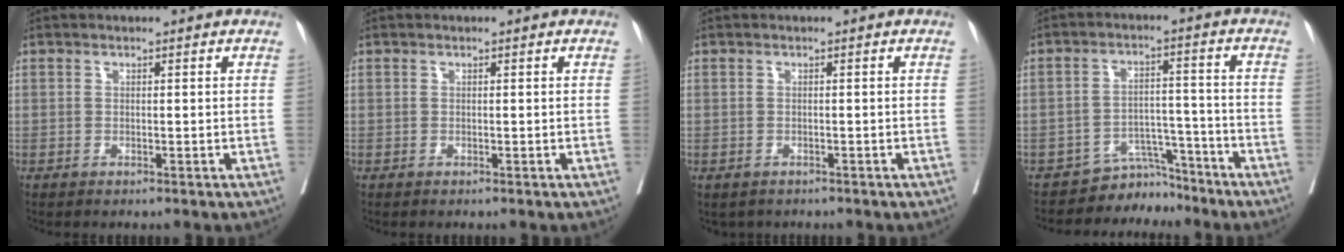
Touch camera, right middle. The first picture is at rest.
{"total": 0.0}
{"total": 1.5, "force": [-1.1, 0.9, 0.3], "torque": [-0.008, -0.001, -0.011]}
{"total": 5.2, "force": [-4.8, 1.8, -0.8], "torque": [0.019, 0.037, -0.073]}